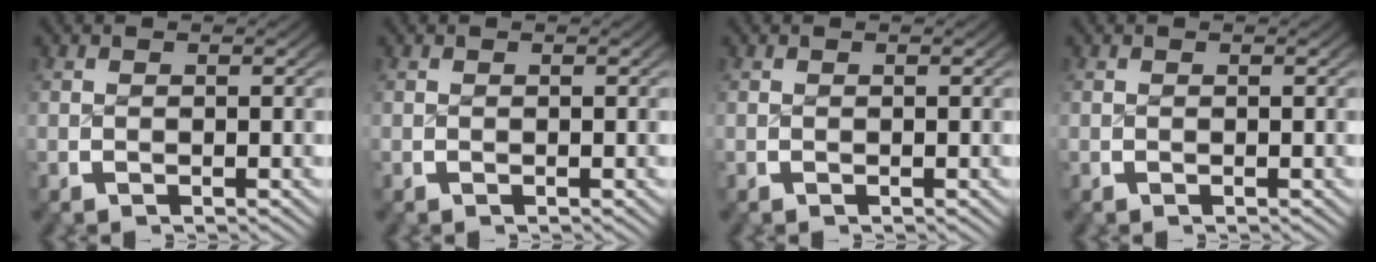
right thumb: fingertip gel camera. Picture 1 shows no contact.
{"total": 0.0}
{"total": 0.0}
{"total": 0.0}